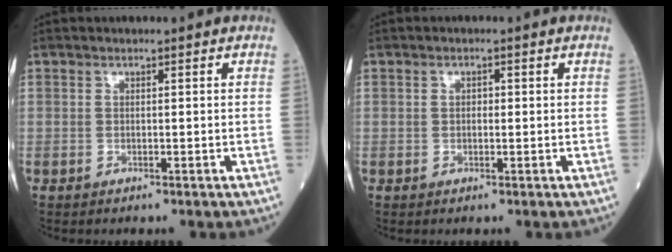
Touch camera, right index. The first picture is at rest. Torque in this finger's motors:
{"motor_torque": [-0.09, 0.04, -0.04, 0.00]}